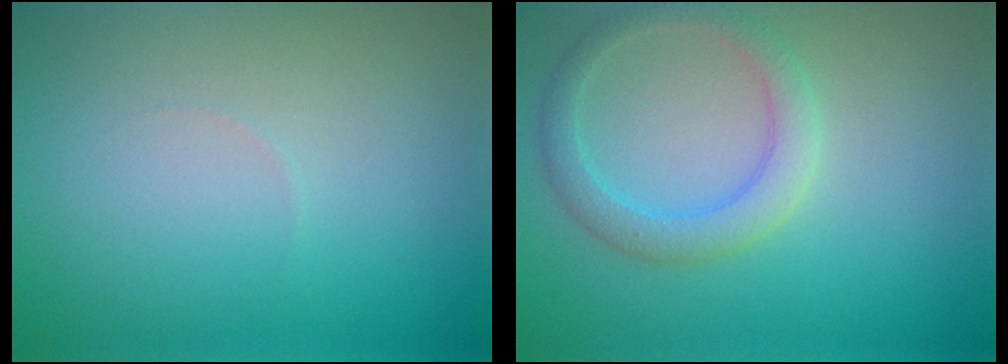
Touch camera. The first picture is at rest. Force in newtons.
{"total": 2.9, "press": 2.9, "slide": 0.1}